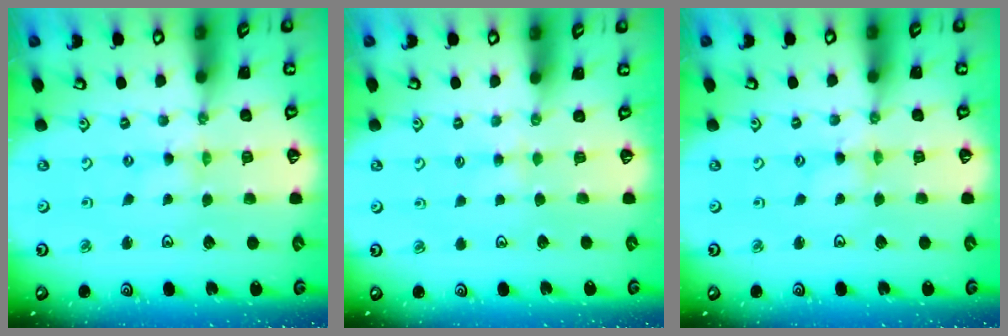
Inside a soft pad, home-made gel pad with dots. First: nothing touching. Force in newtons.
{"total": 2.8, "press": 2.7, "slide": 0.5}
{"total": 1.2, "press": 1.2, "slide": 0.2}